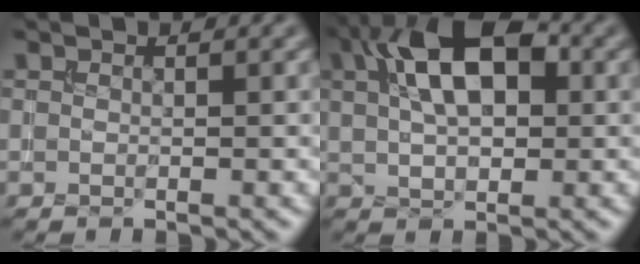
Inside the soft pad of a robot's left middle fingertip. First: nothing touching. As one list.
[{"total": 9.2, "force": [2.8, 5.0, 7.2], "torque": [-0.119, 0.029, 0.030]}]